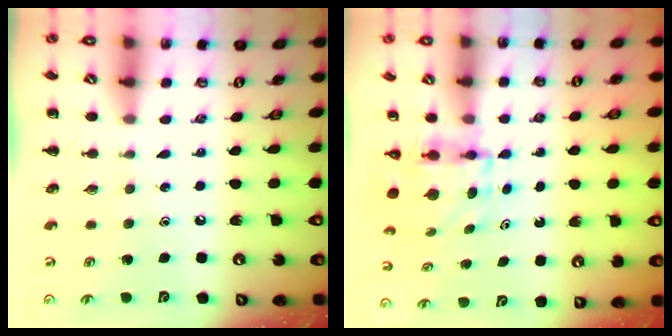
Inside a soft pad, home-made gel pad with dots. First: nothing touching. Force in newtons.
{"total": 3.9, "press": 3.9, "slide": 0.3}